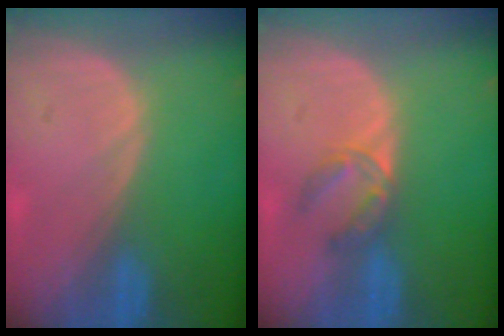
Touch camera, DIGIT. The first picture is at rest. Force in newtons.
{"total": 3.8, "press": 3.6, "slide": 1.0}